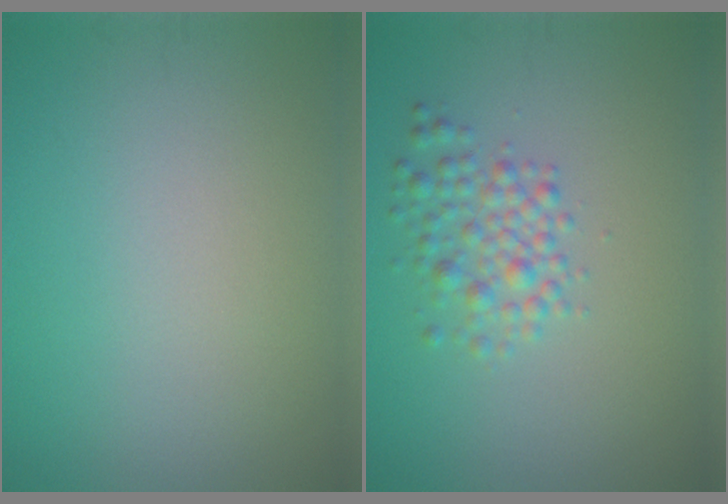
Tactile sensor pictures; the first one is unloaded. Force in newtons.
{"total": 2.8, "press": 2.8, "slide": 0.1}